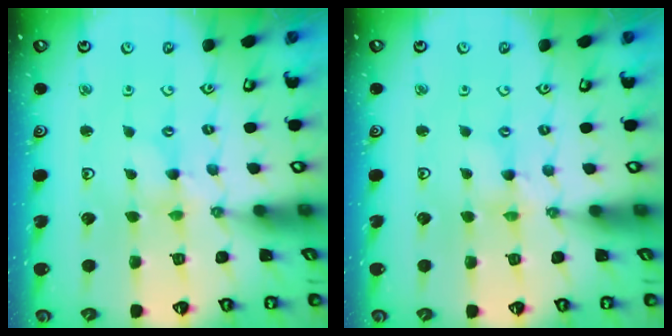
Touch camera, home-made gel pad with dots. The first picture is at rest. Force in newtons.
{"total": 1.7, "press": 1.7, "slide": 0.2}